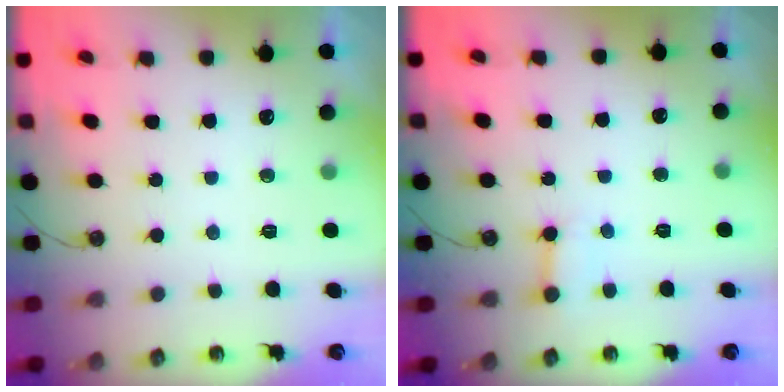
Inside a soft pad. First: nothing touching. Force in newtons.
{"total": 4.4, "press": 4.3, "slide": 0.5}